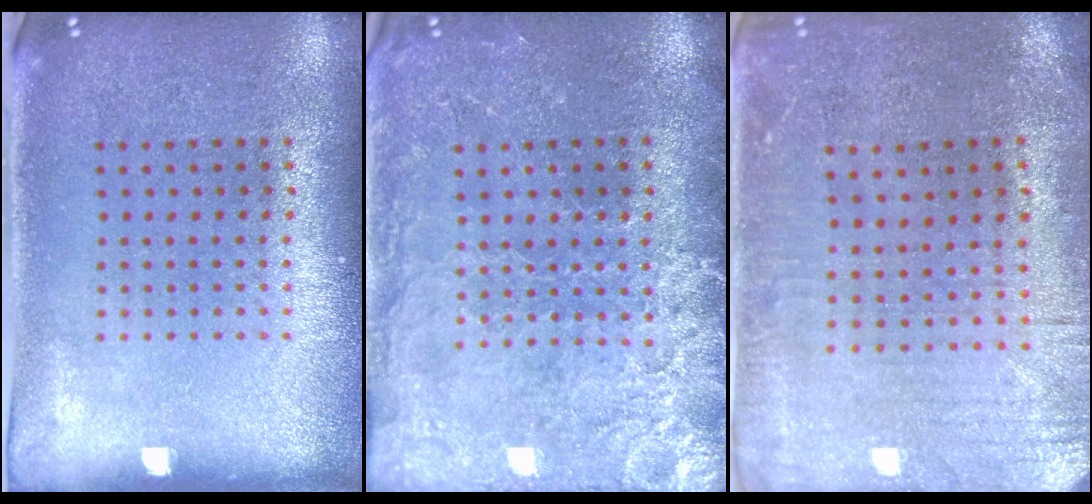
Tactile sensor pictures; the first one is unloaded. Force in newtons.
{"total": 3.4, "press": 3.2, "slide": 1.1}
{"total": 0.7, "press": 0.5, "slide": 0.5}